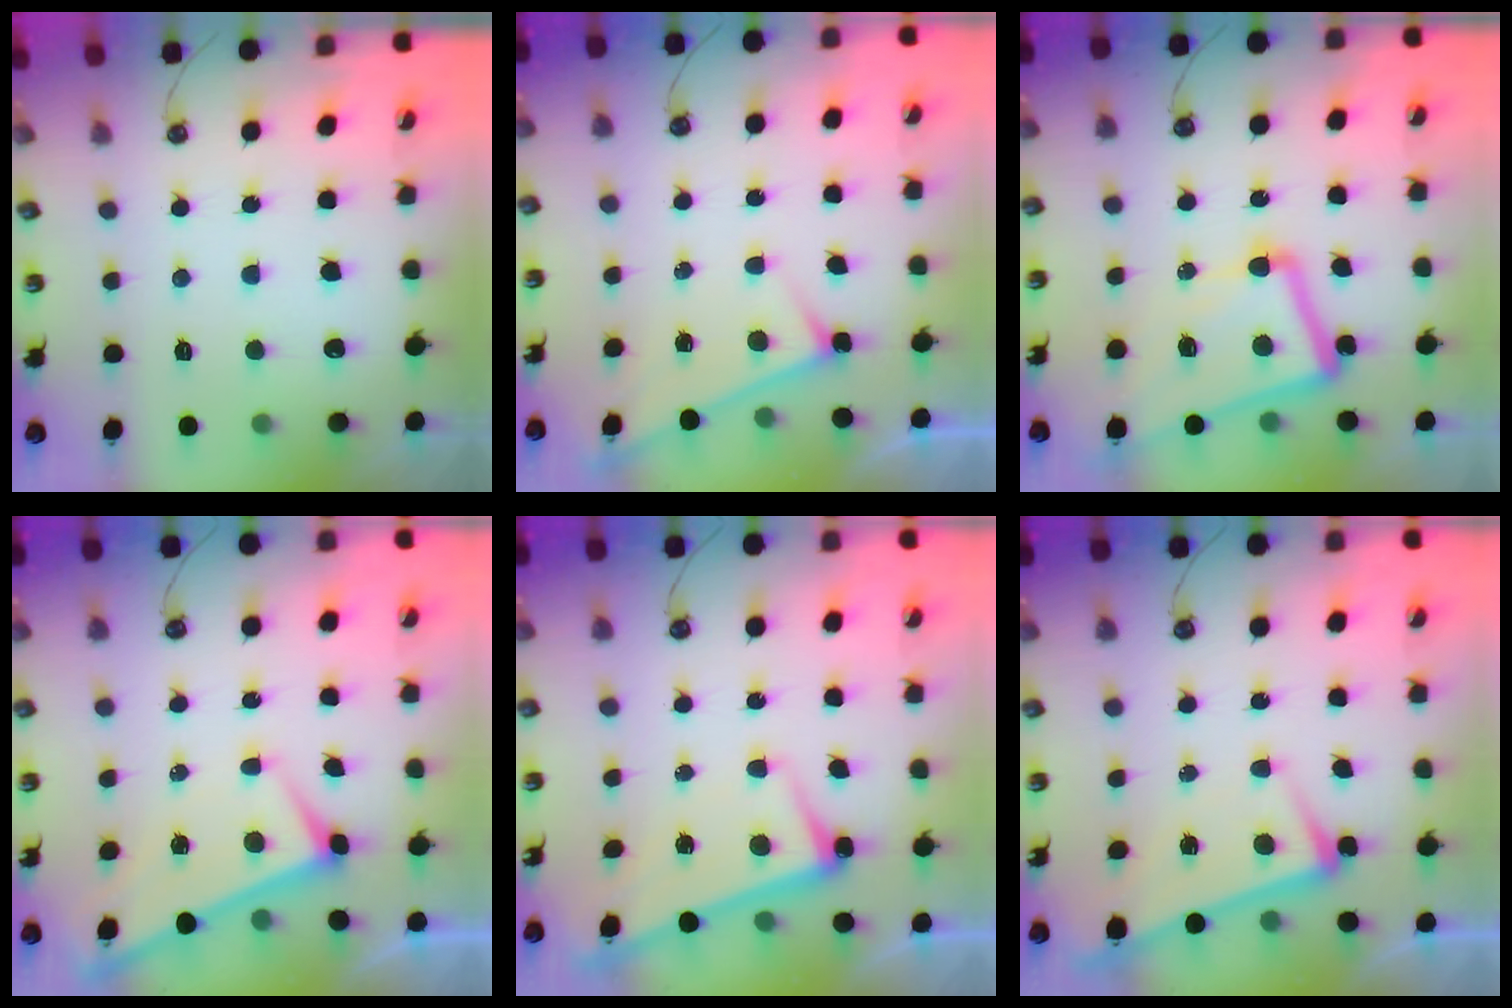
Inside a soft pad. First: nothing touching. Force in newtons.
{"total": 3.5, "press": 3.5, "slide": 0.2}
{"total": 11.0, "press": 10.7, "slide": 2.4}
{"total": 1.4, "press": 1.3, "slide": 0.3}
{"total": 2.6, "press": 2.5, "slide": 0.6}
{"total": 1.6, "press": 1.5, "slide": 0.5}